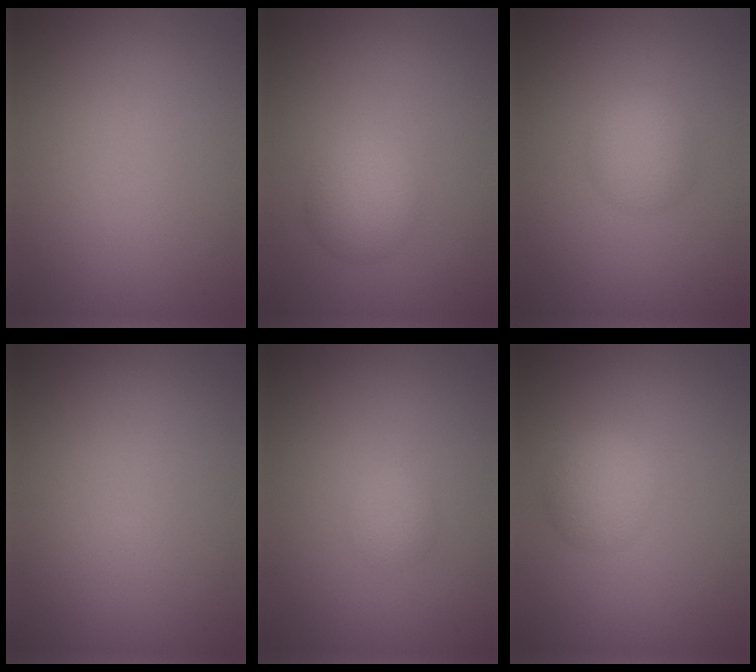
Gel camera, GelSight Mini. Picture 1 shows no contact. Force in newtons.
{"total": 2.7, "press": 2.7, "slide": 0.1}
{"total": 2.4, "press": 2.4, "slide": 0.1}
{"total": 0.0}
{"total": 1.2, "press": 1.2, "slide": 0.0}
{"total": 2.6, "press": 2.6, "slide": 0.1}